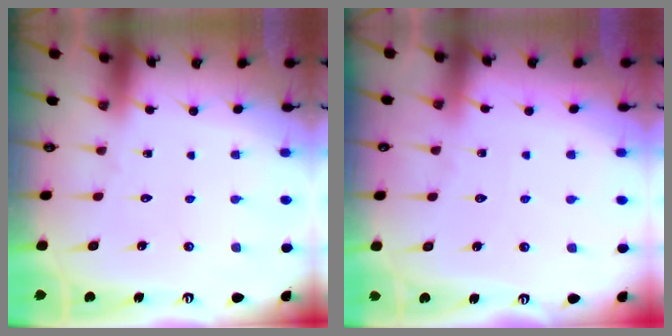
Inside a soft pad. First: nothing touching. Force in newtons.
{"total": 2.0, "press": 2.0, "slide": 0.4}